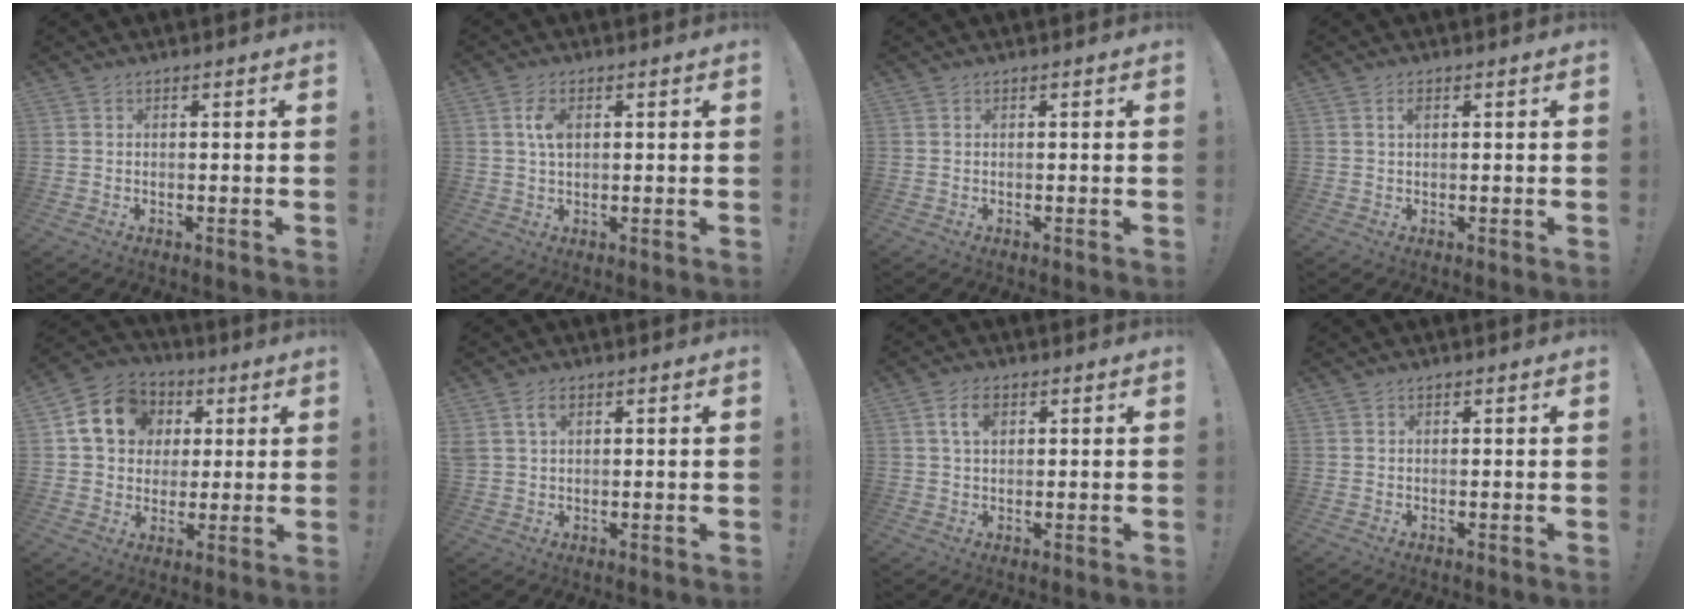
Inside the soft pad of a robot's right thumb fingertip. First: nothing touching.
{"total": 5.1, "force": [1.2, 2.9, 4.0], "torque": [-0.075, 0.002, 0.018]}
{"total": 0.0}
{"total": 1.6, "force": [0.5, 0.8, 1.3], "torque": [-0.018, 0.001, 0.006]}
{"total": 14.4, "force": [4.4, 12.1, 6.5], "torque": [-0.089, -0.005, 0.091]}
{"total": 3.9, "force": [1.8, 2.4, 2.4], "torque": [-0.042, 0.001, 0.034]}
{"total": 5.4, "force": [1.7, 3.2, 4.0], "torque": [-0.067, 0.003, 0.030]}
{"total": 0.5, "force": [0.3, 0.3, 0.3], "torque": [-0.003, -0.001, 0.006]}